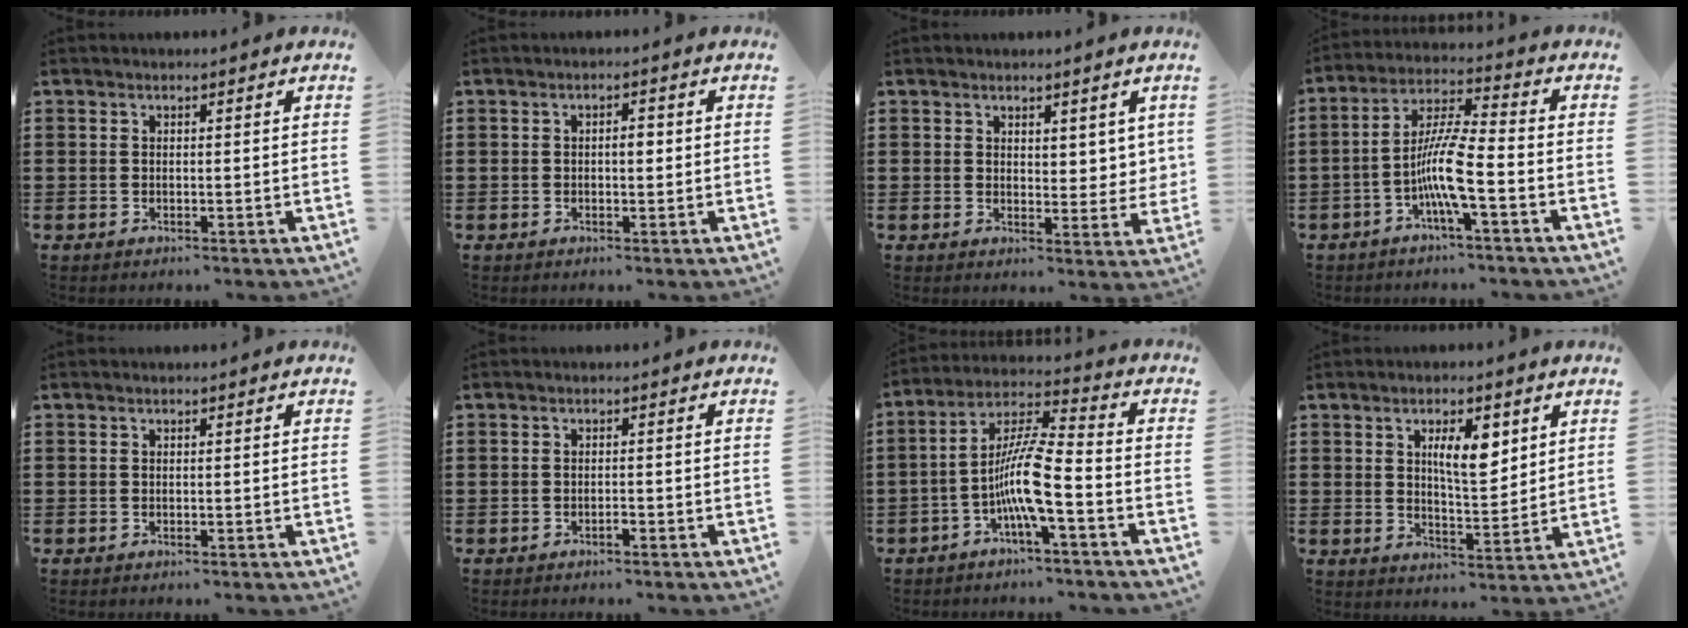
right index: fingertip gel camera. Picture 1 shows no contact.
{"total": 1.9, "force": [0.0, 0.8, 1.8], "torque": [-0.033, 0.004, -0.003]}
{"total": 3.7, "force": [2.6, 2.4, 1.0], "torque": [-0.013, 0.000, 0.047]}
{"total": 8.6, "force": [-3.3, 1.1, 7.9], "torque": [-0.167, -0.010, -0.067]}
{"total": 0.0}
{"total": 0.9, "force": [-0.7, 0.1, 0.6], "torque": [-0.015, -0.003, -0.012]}
{"total": 9.6, "force": [-3.7, 1.4, 8.8], "torque": [-0.191, -0.012, -0.077]}
{"total": 7.0, "force": [2.7, 2.6, 5.9], "torque": [-0.098, -0.002, 0.040]}